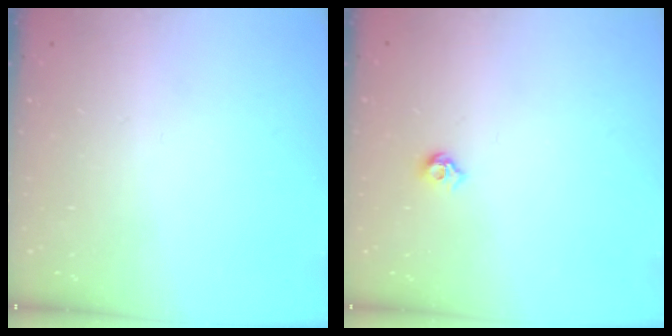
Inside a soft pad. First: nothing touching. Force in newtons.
{"total": 5.0, "press": 4.9, "slide": 0.8}